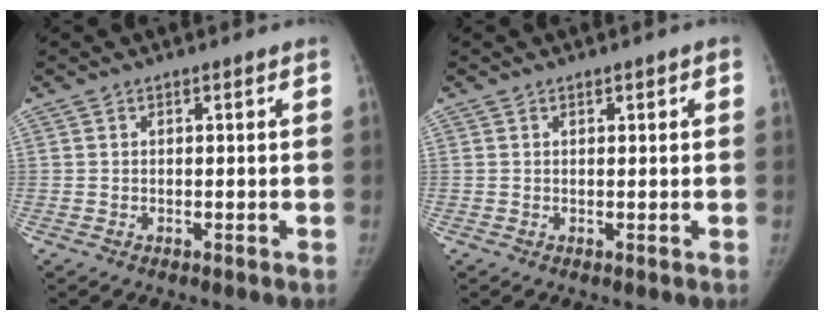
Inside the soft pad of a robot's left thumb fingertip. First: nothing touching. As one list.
[{"total": 1.2, "force": [0.5, 0.5, 1.0], "torque": [-0.009, 0.001, 0.007]}]